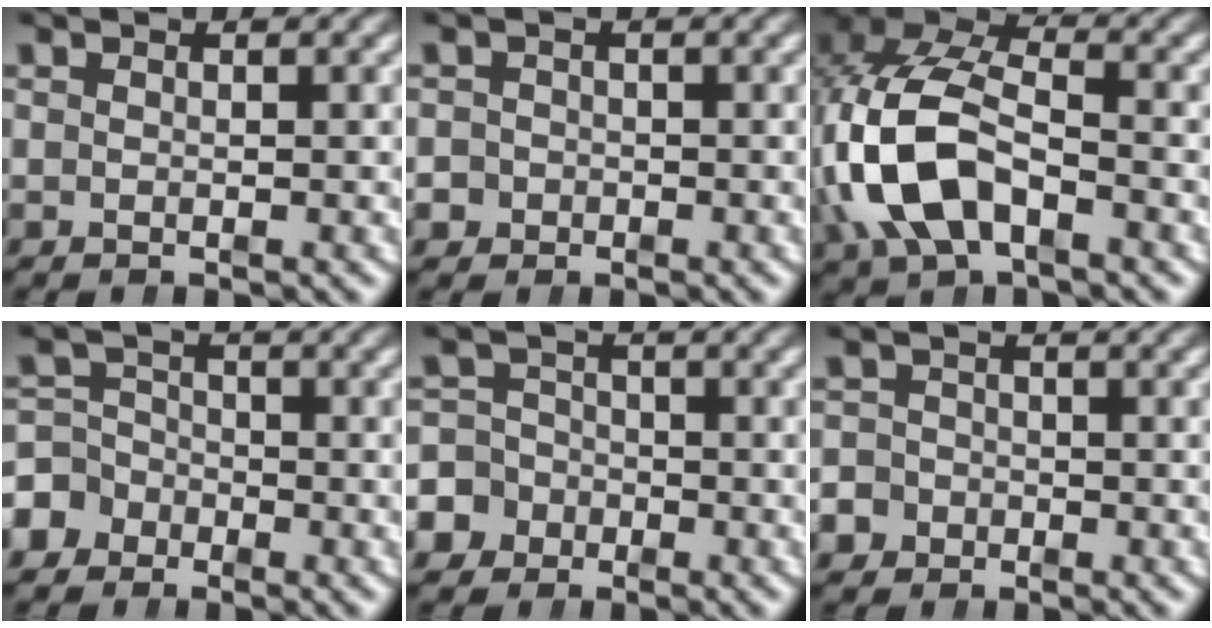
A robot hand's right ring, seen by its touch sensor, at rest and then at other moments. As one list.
[{"total": 2.2, "force": [-1.1, 1.9, -0.1], "torque": [-0.006, -0.013, -0.018]}, {"total": 10.8, "force": [0.0, 7.6, 7.6], "torque": [-0.193, -0.021, 0.004]}, {"total": 5.0, "force": [-2.6, 4.2, 1.1], "torque": [-0.014, -0.015, -0.043]}, {"total": 6.7, "force": [-3.0, 5.9, 1.2], "torque": [-0.017, -0.020, -0.056]}, {"total": 3.3, "force": [-1.7, 2.8, 0.1], "torque": [-0.009, -0.015, -0.030]}]